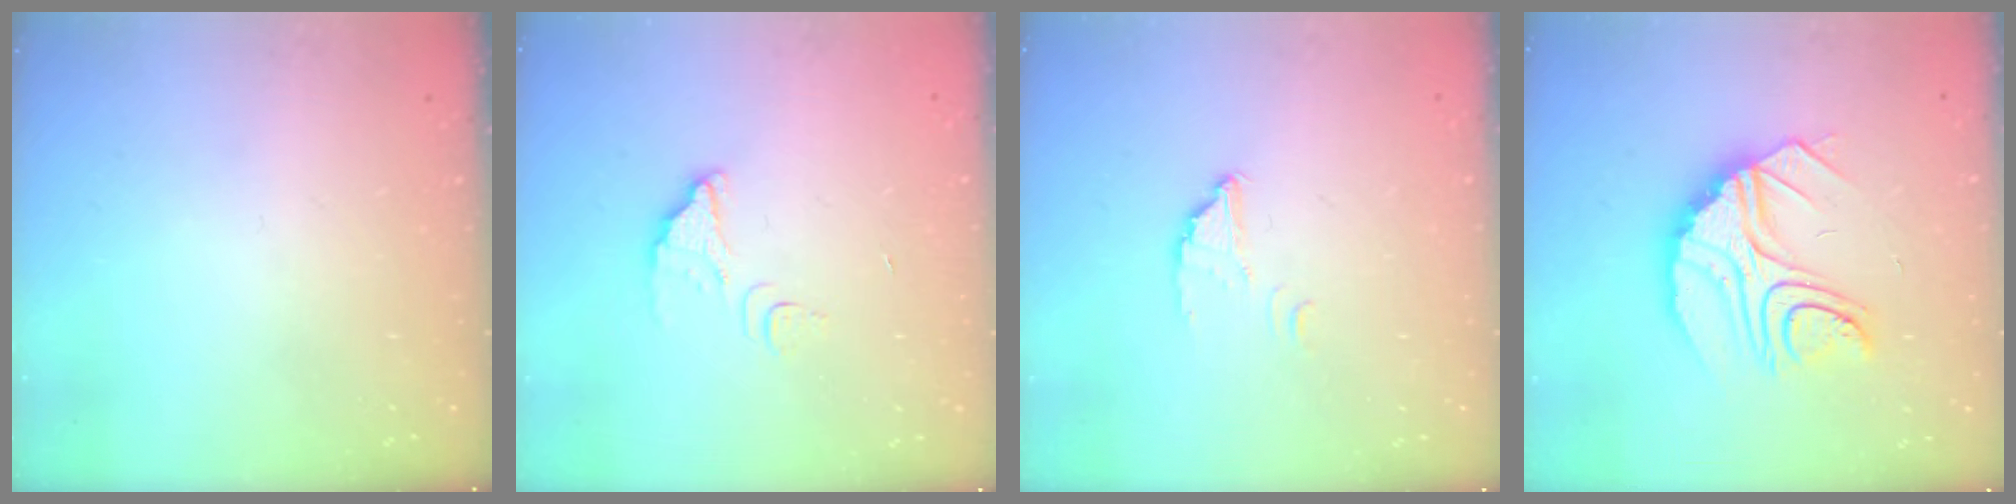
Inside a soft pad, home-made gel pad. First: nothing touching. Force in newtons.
{"total": 4.2, "press": 4.2, "slide": 0.3}
{"total": 2.8, "press": 2.8, "slide": 0.1}
{"total": 14.2, "press": 14.1, "slide": 1.2}